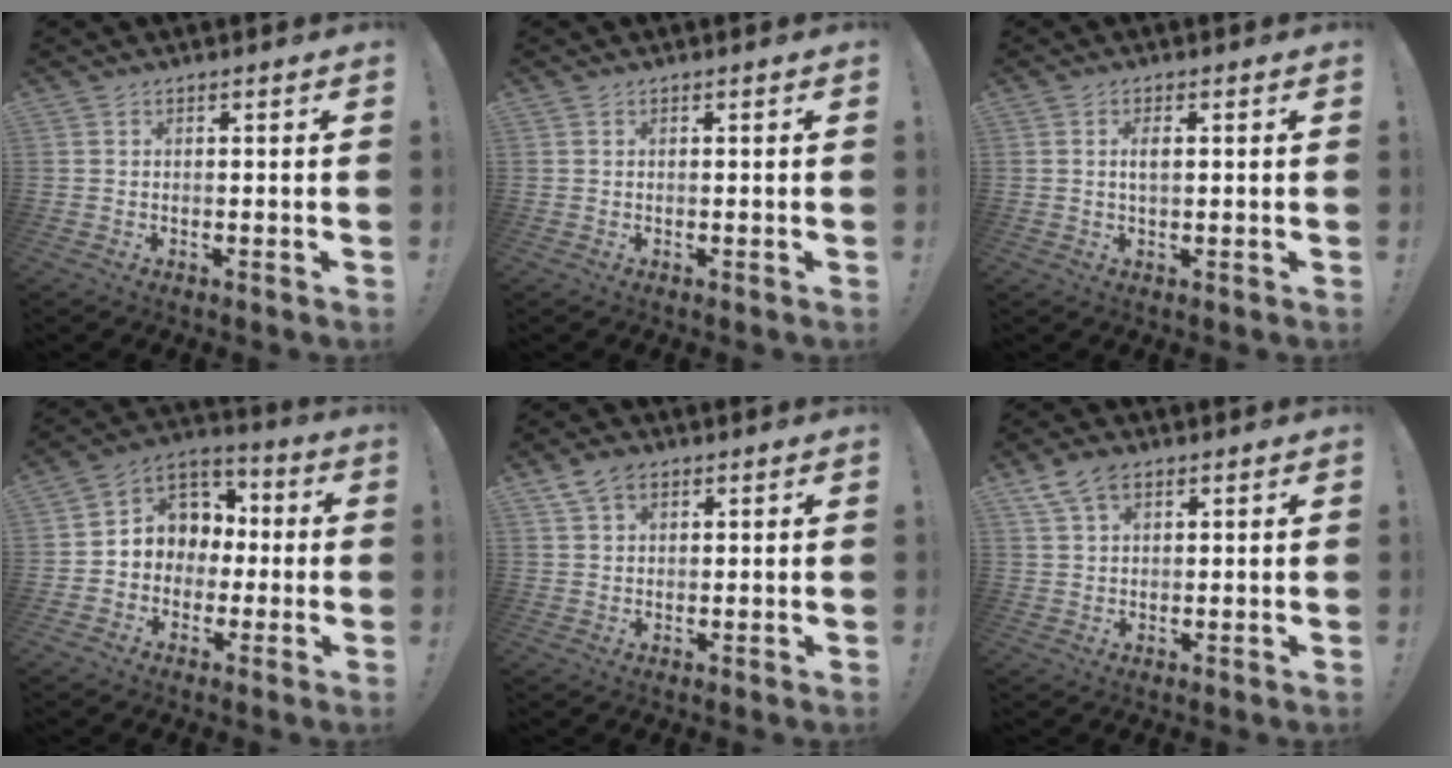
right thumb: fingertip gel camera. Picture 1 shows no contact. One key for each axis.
{"total": 0.0}
{"total": 2.2, "fx": 0.4, "fy": 0.7, "fz": 2.0, "tx": -0.033, "ty": -0.001, "tz": 0.005}
{"total": 8.7, "fx": -0.2, "fy": 8.3, "fz": 2.8, "tx": -0.030, "ty": 0.003, "tz": 0.007}
{"total": 5.6, "fx": 3.2, "fy": 3.7, "fz": 2.8, "tx": -0.046, "ty": -0.004, "tz": 0.061}
{"total": 7.2, "fx": 4.2, "fy": 4.4, "fz": 4.0, "tx": -0.063, "ty": -0.011, "tz": 0.080}